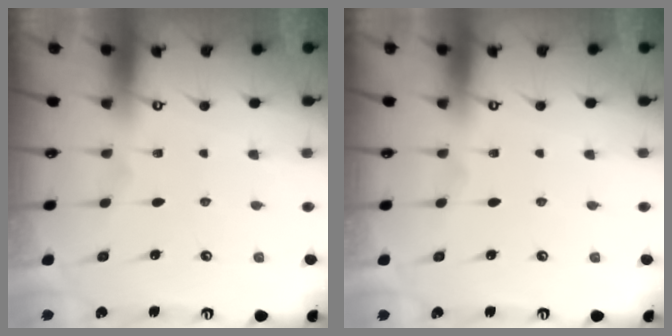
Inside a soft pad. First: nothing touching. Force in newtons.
{"total": 0.0}